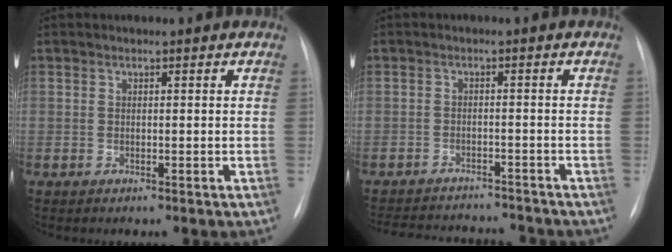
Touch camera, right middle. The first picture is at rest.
{"total": 13.9, "force": [-13.0, 3.2, 3.8], "torque": [-0.081, 0.005, -0.172]}